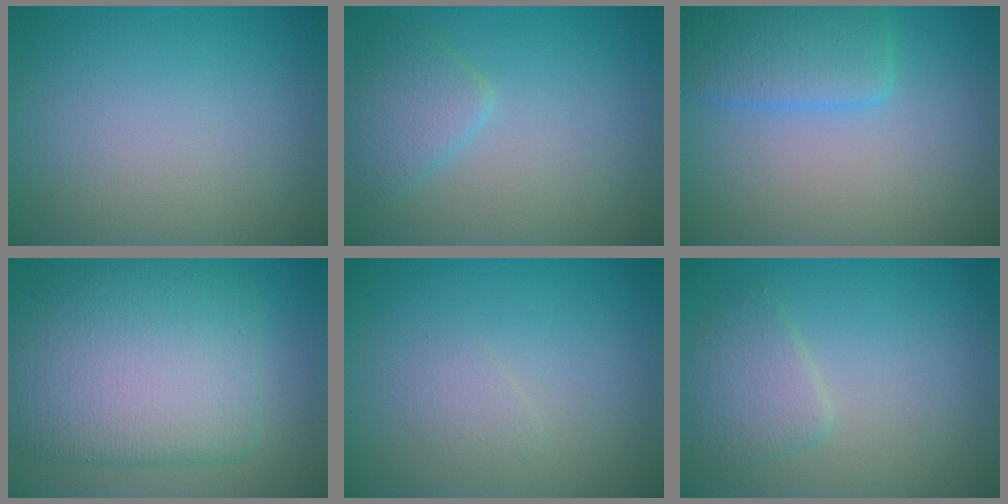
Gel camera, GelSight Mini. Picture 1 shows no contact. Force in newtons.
{"total": 2.6, "press": 2.6, "slide": 0.1}
{"total": 3.9, "press": 3.8, "slide": 0.3}
{"total": 9.9, "press": 9.9, "slide": 0.3}
{"total": 0.9, "press": 0.9, "slide": 0.0}
{"total": 2.5, "press": 2.5, "slide": 0.1}